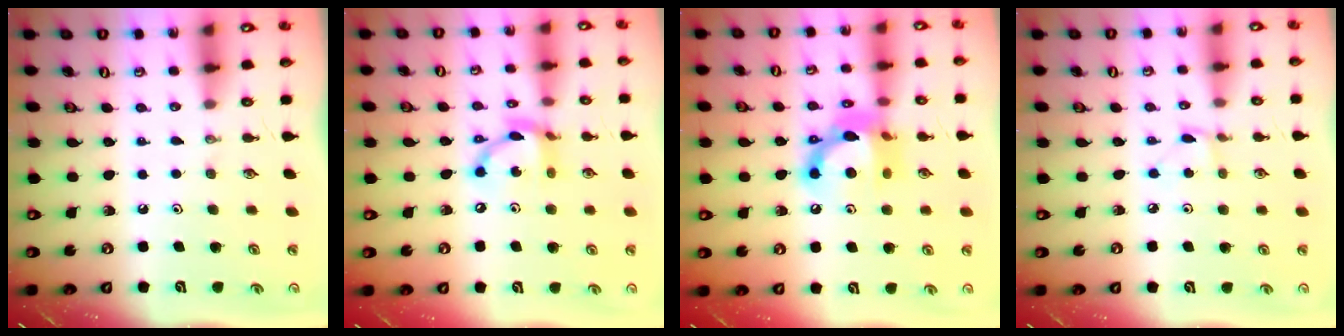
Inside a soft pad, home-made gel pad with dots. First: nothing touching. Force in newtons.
{"total": 12.6, "press": 12.5, "slide": 0.9}
{"total": 14.0, "press": 14.0, "slide": 0.8}
{"total": 2.0, "press": 2.0, "slide": 0.3}